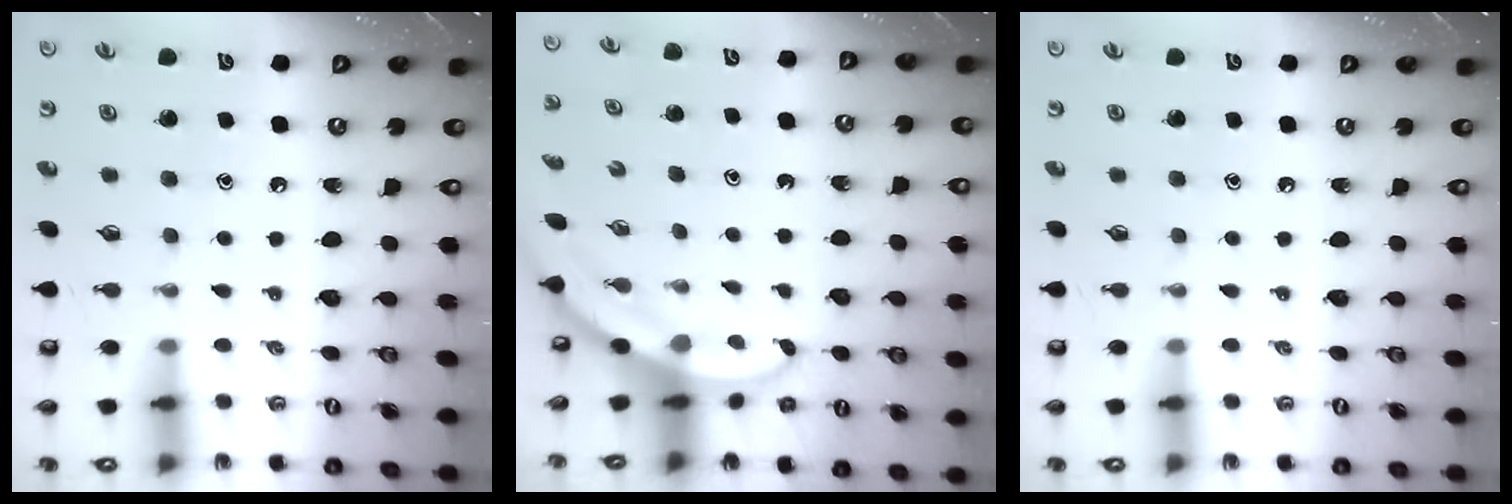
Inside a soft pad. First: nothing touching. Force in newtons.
{"total": 3.0, "press": 3.0, "slide": 0.1}
{"total": 0.0}